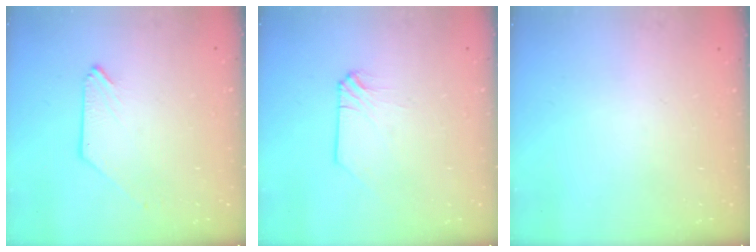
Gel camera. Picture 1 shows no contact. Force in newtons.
{"total": 0.0}
{"total": 0.7, "press": 0.7, "slide": 0.1}